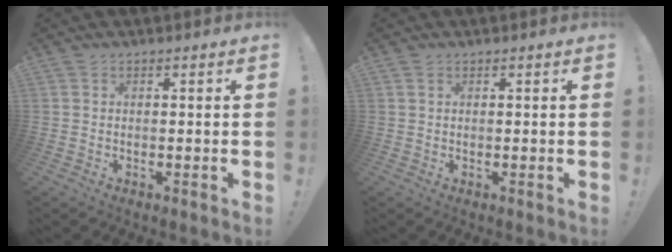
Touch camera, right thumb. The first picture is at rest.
{"total": 0.6, "force": [0.4, 0.4, 0.4], "torque": [-0.006, 0.000, 0.006]}